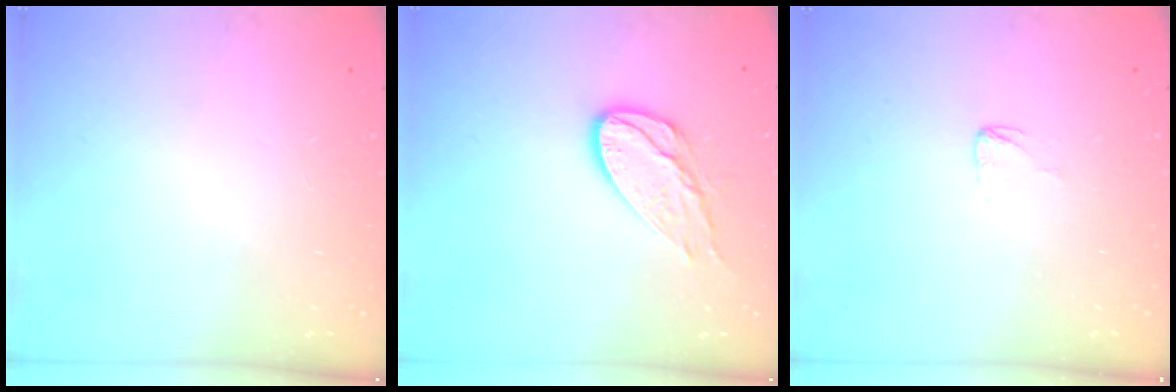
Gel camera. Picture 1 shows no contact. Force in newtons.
{"total": 10.9, "press": 10.9, "slide": 0.5}
{"total": 2.4, "press": 2.4, "slide": 0.2}